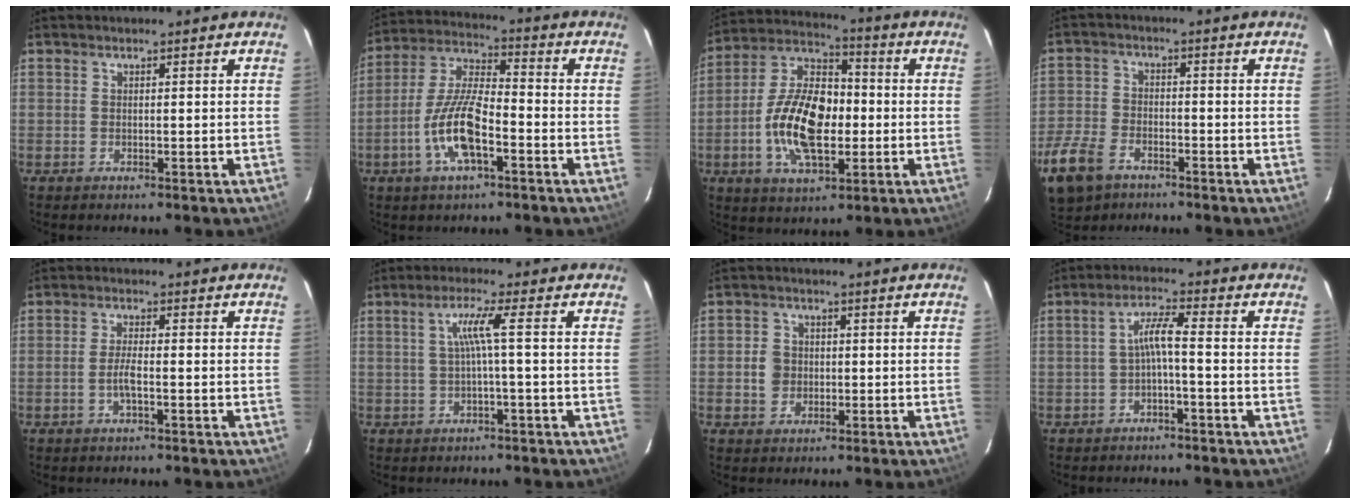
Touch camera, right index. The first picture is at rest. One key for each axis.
{"total": 12.3, "fx": -4.9, "fy": 3.9, "fz": 10.6, "tx": -0.225, "ty": 0.000, "tz": -0.095}
{"total": 17.0, "fx": -2.9, "fy": 8.9, "fz": 14.1, "tx": -0.277, "ty": 0.008, "tz": -0.054}
{"total": 11.1, "fx": -6.8, "fy": 6.7, "fz": 5.6, "tx": -0.151, "ty": -0.008, "tz": -0.135}
{"total": 3.1, "fx": -1.1, "fy": 0.5, "fz": 2.8, "tx": -0.058, "ty": 0.000, "tz": -0.021}
{"total": 3.9, "fx": -0.3, "fy": -1.1, "fz": 3.8, "tx": -0.074, "ty": 0.000, "tz": -0.003}
{"total": 3.9, "fx": -0.4, "fy": 3.7, "fz": 1.2, "tx": -0.020, "ty": 0.013, "tz": -0.003}
{"total": 3.9, "fx": -1.5, "fy": -0.1, "fz": 3.6, "tx": -0.076, "ty": 0.010, "tz": -0.028}